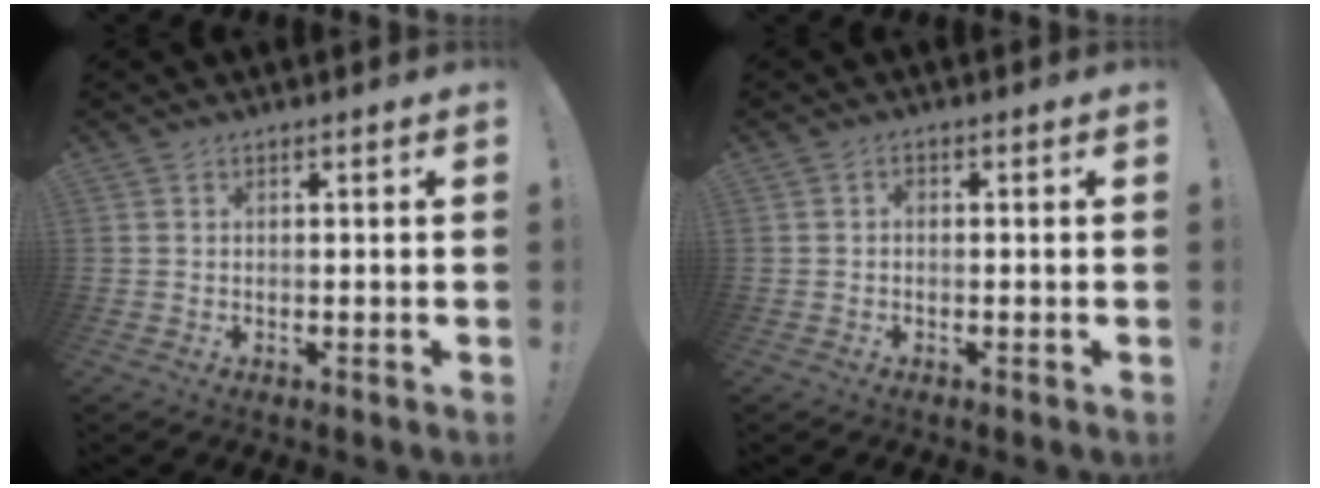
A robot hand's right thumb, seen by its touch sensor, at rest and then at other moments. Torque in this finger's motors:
{"motor_torque": [0.02, 0.13, 0.05, -0.21, 0.00]}